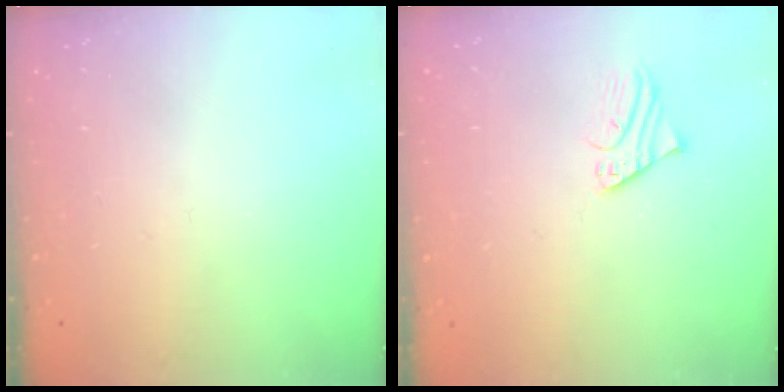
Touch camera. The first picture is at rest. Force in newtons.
{"total": 2.0, "press": 2.0, "slide": 0.2}